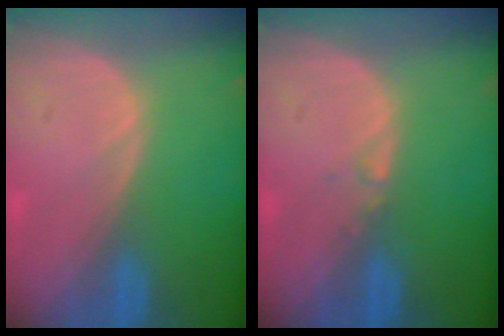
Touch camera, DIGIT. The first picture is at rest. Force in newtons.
{"total": 0.6, "press": 0.6, "slide": 0.2}